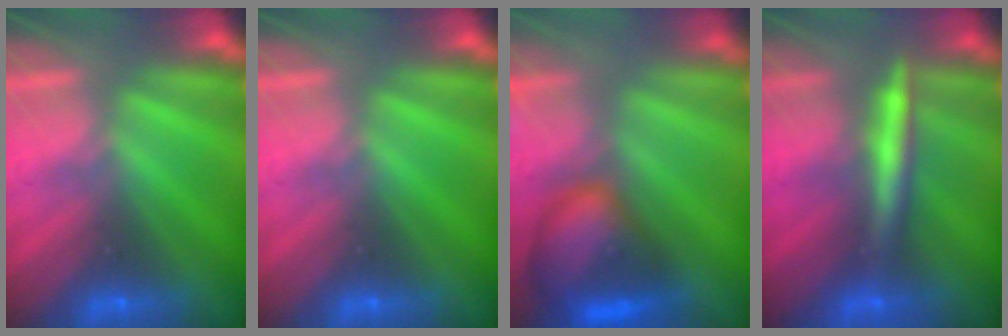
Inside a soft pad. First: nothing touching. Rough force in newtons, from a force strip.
{"total": 0.0}
{"total": 7.3}
{"total": 2.9}